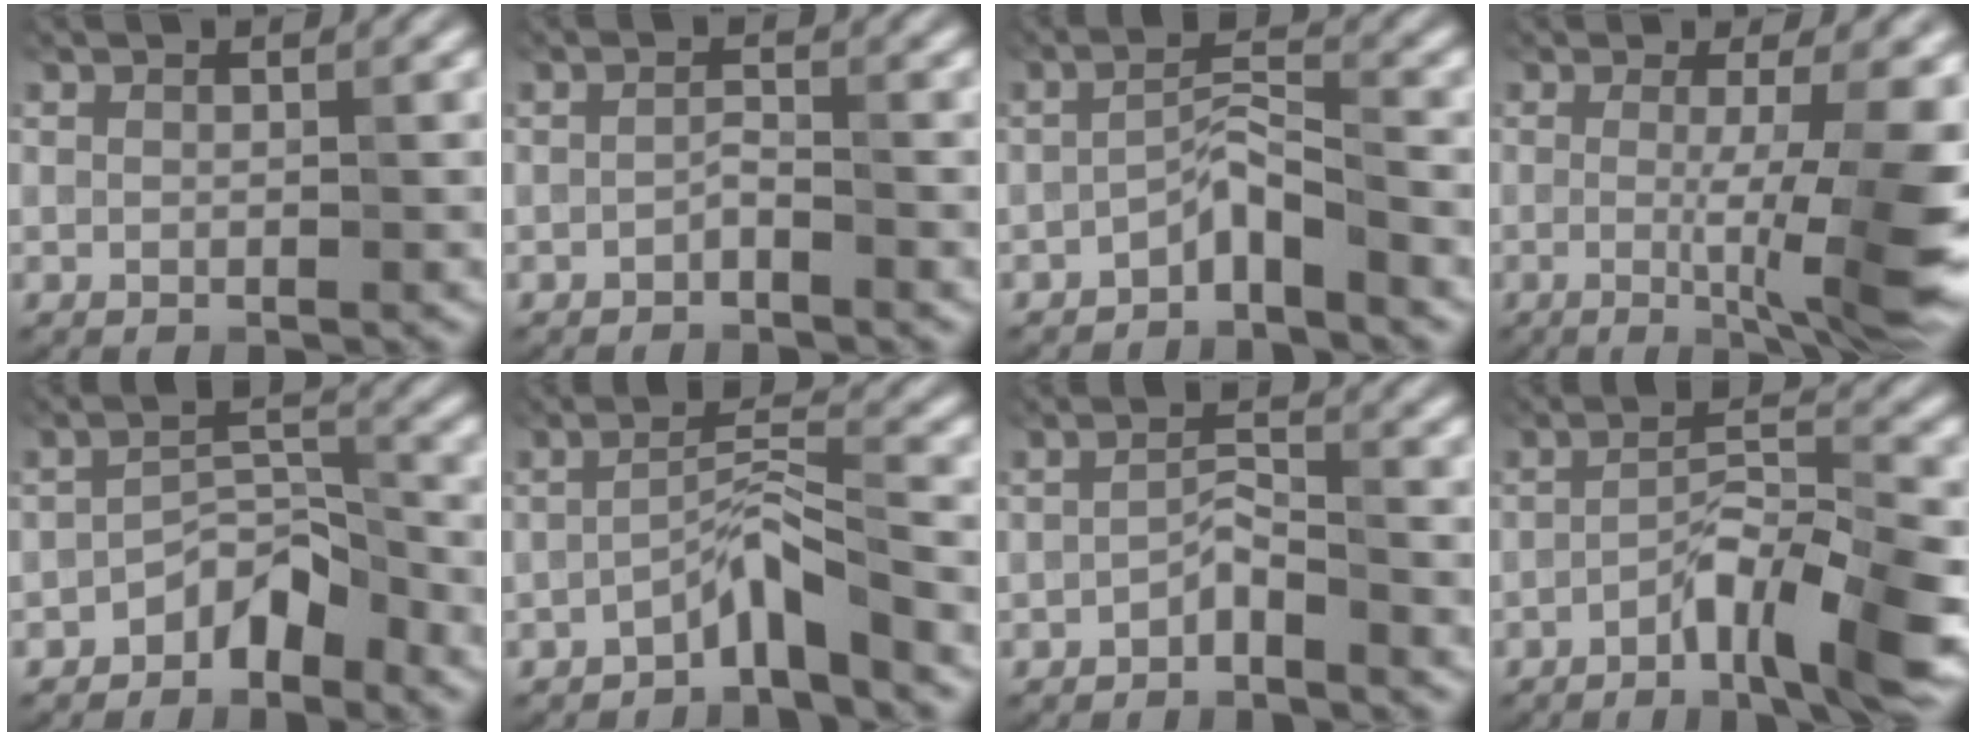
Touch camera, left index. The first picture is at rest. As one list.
[{"total": 0.9, "force": [-0.7, 0.2, 0.6], "torque": [-0.012, 0.003, -0.013]}, {"total": 2.6, "force": [-2.0, 0.4, 1.6], "torque": [-0.029, 0.017, -0.040]}, {"total": 9.4, "force": [-0.9, 1.9, 9.2], "torque": [-0.121, -0.017, -0.012]}, {"total": 3.7, "force": [-2.7, 1.6, 1.9], "torque": [-0.024, 0.020, -0.053]}, {"total": 3.0, "force": [-2.3, 0.2, 2.0], "torque": [-0.036, 0.018, -0.048]}, {"total": 1.7, "force": [-1.3, 0.4, 1.0], "torque": [-0.019, 0.009, -0.026]}, {"total": 8.0, "force": [-4.3, 1.4, 6.5], "torque": [-0.104, 0.006, -0.076]}]